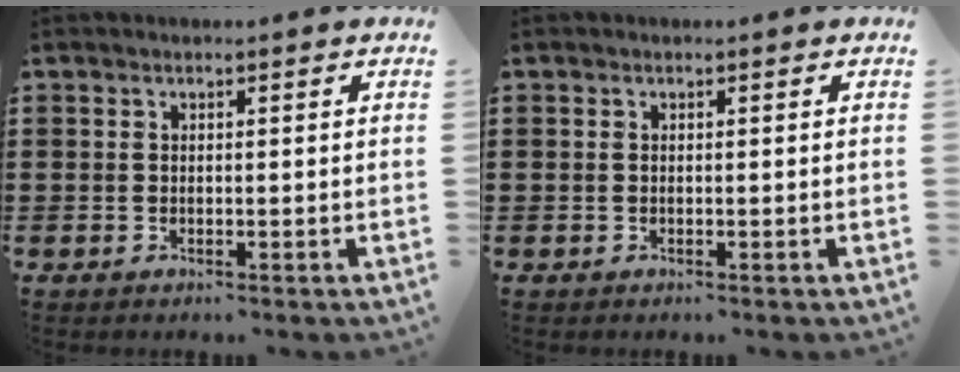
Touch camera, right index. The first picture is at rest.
{"total": 0.0}